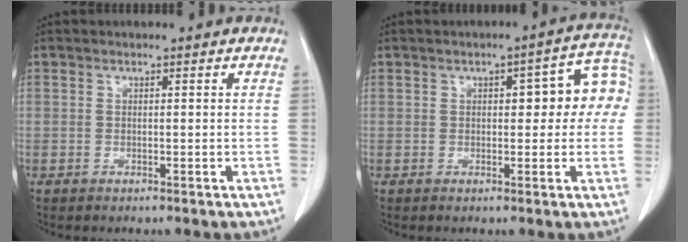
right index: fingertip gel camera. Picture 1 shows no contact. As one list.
[{"total": 8.3, "force": [1.1, 3.2, 7.6], "torque": [-0.083, 0.042, 0.010]}]